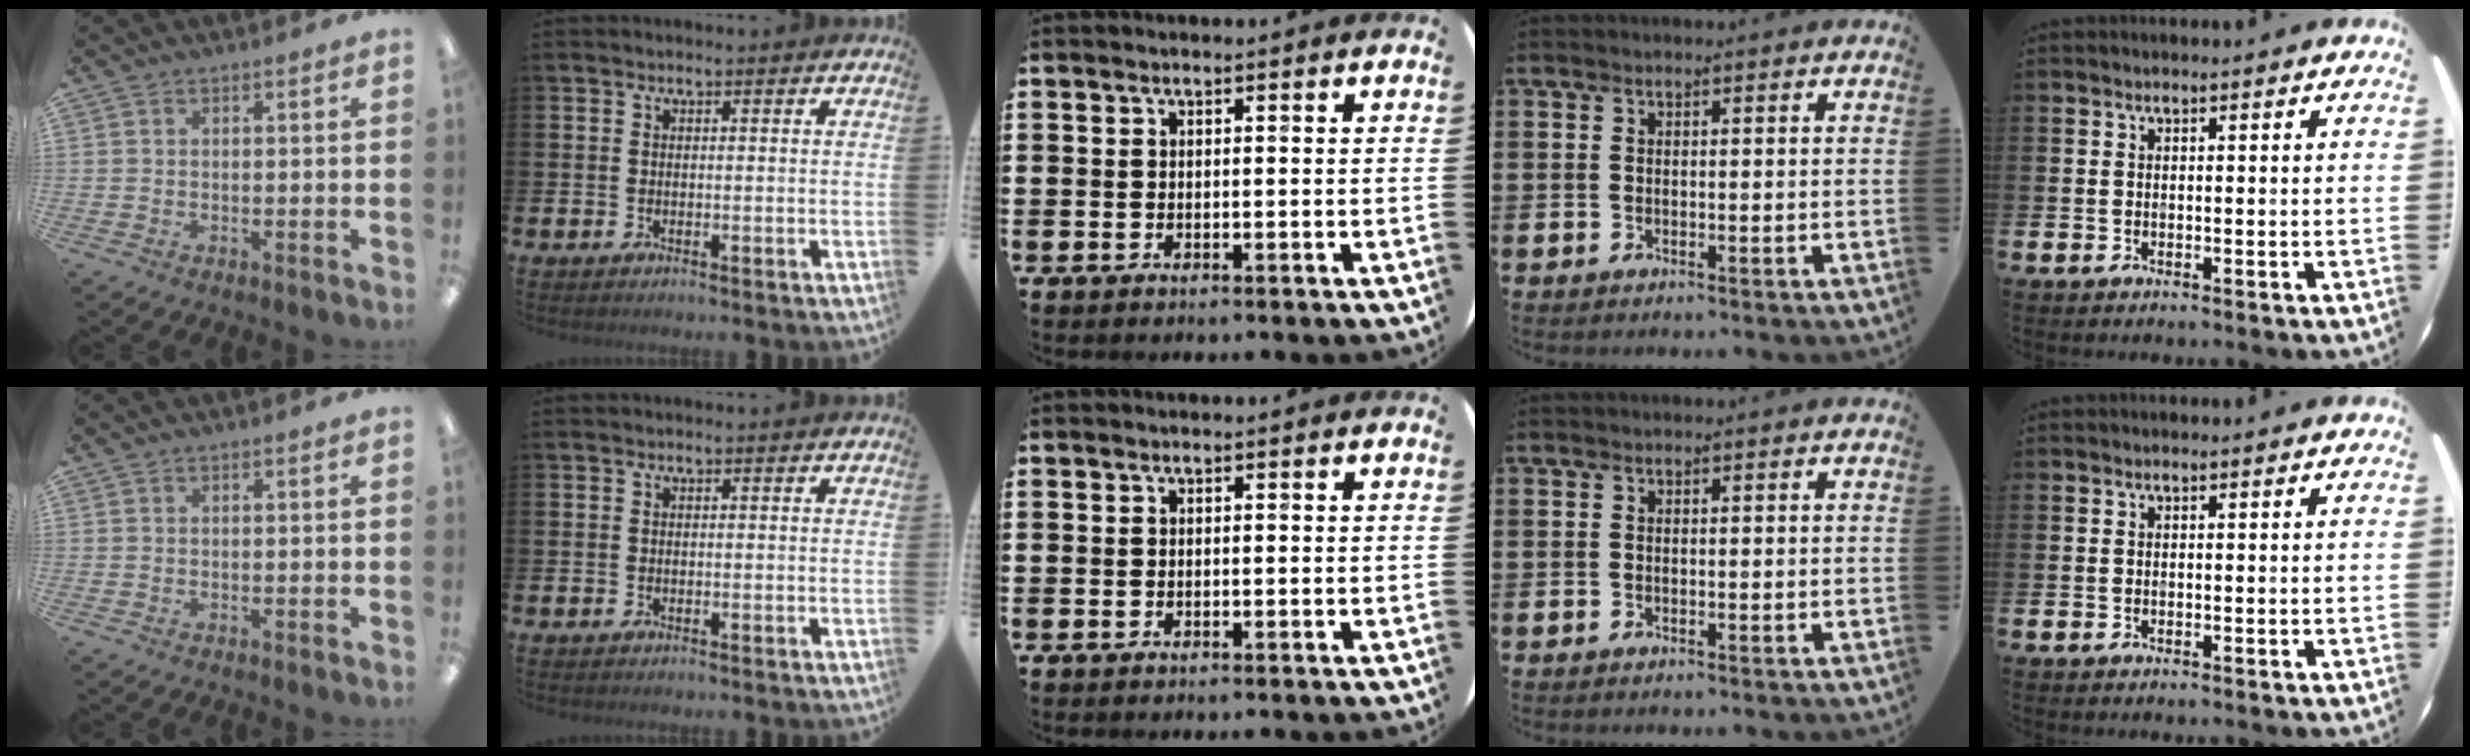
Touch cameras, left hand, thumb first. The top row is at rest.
{}